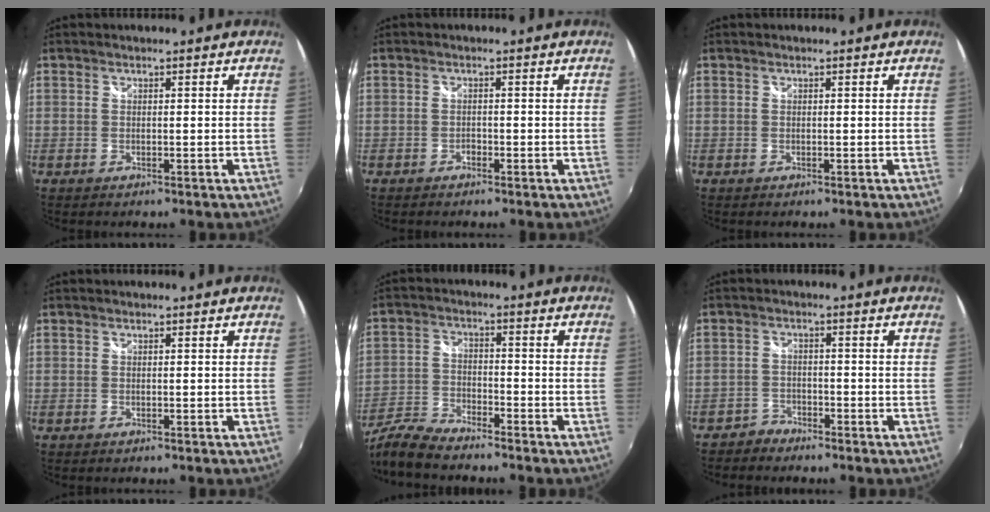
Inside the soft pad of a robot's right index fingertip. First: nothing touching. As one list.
[{"total": 1.0, "force": [-0.8, 0.5, 0.2], "torque": [-0.007, -0.002, -0.014]}, {"total": 0.0}, {"total": 0.0}, {"total": 9.0, "force": [-7.9, 1.8, 3.8], "torque": [-0.093, -0.006, -0.163]}, {"total": 3.0, "force": [-2.6, 1.5, -0.3], "torque": [-0.003, 0.008, -0.055]}]